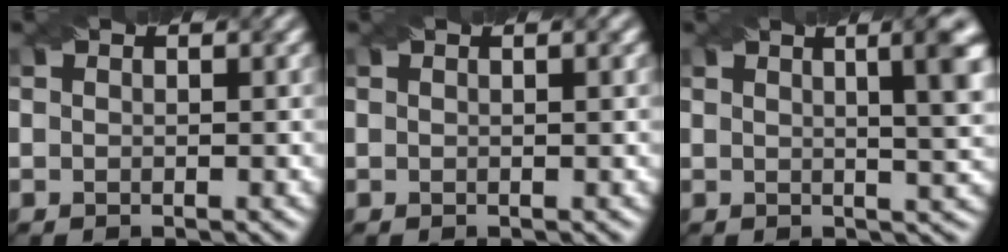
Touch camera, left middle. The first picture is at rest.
{"total": 0.9, "force": [0.3, 0.3, 0.8], "torque": [-0.011, 0.005, -0.001]}
{"total": 6.6, "force": [2.1, 2.1, 5.9], "torque": [-0.035, 0.024, 0.015]}